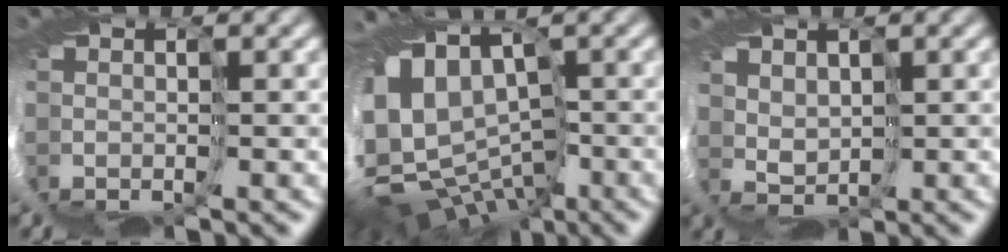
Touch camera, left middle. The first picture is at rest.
{"total": 9.4, "force": [-1.0, 6.5, 6.7], "torque": [-0.135, -0.013, 0.006]}
{"total": 3.8, "force": [1.9, 2.6, 2.0], "torque": [-0.050, 0.020, 0.022]}